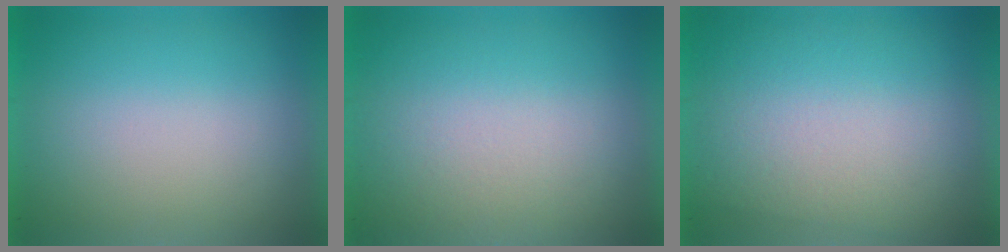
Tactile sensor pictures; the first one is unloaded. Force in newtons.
{"total": 3.6}
{"total": 2.9}